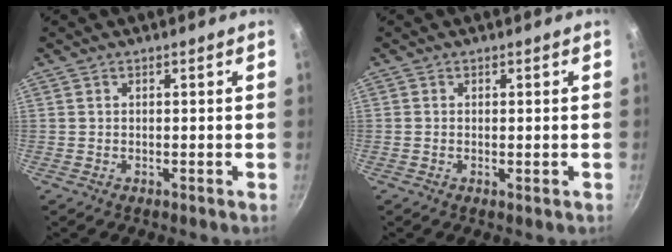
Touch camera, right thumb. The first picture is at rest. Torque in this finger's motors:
{"motor_torque": [-0.28, -0.04, -0.52, 0.11, 0.05]}